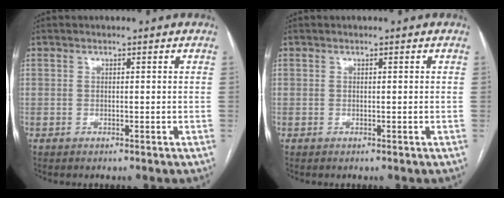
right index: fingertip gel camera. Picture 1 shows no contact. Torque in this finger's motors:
{"motor_torque": [-0.01, -0.04, 0.04, 0.01]}